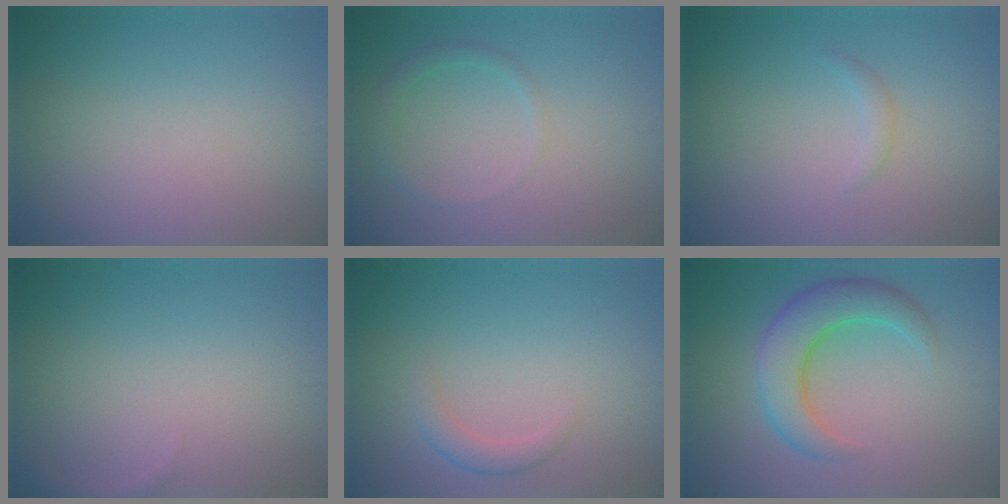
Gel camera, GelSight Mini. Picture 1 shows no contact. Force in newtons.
{"total": 1.3, "press": 1.3, "slide": 0.0}
{"total": 0.8, "press": 0.8, "slide": 0.1}
{"total": 0.7, "press": 0.7, "slide": 0.1}
{"total": 1.6, "press": 1.6, "slide": 0.1}
{"total": 5.8, "press": 5.8, "slide": 0.2}